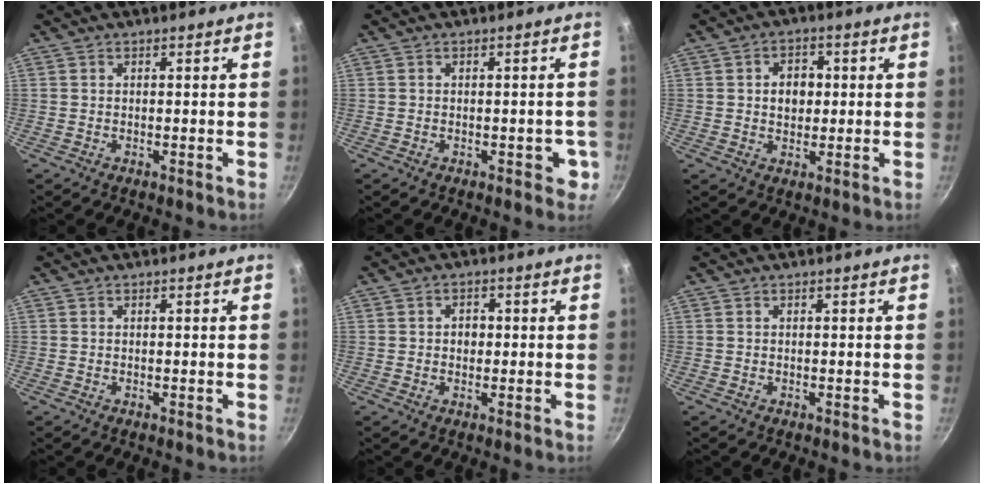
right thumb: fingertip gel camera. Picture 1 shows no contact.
{"total": 3.2, "force": [-1.0, 2.1, 2.2], "torque": [0.002, 0.011, -0.013]}
{"total": 5.3, "force": [0.6, 4.1, 3.3], "torque": [-0.026, 0.005, 0.006]}
{"total": 0.0}
{"total": 2.4, "force": [0.1, 2.0, 1.3], "torque": [-0.012, 0.003, -0.001]}
{"total": 0.0}